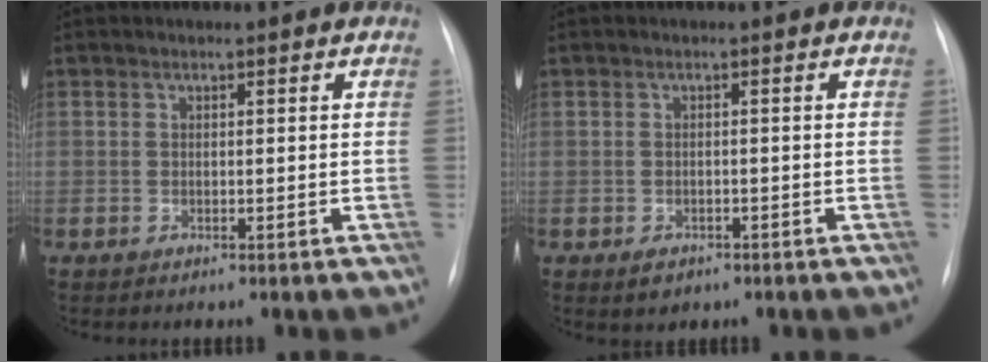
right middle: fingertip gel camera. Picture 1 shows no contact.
{"total": 2.0, "force": [-1.2, 1.4, 0.8], "torque": [-0.013, 0.001, -0.008]}